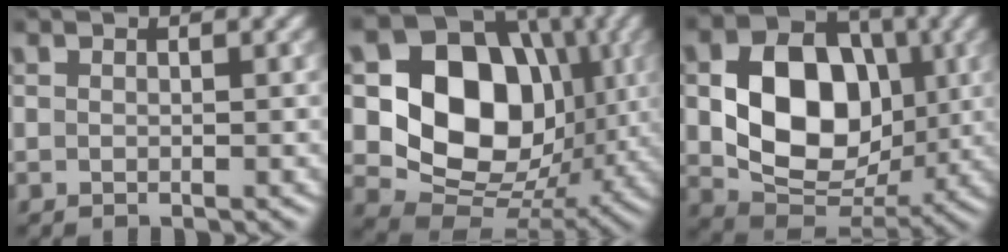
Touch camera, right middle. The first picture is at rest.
{"total": 13.0, "force": [1.4, 10.2, 8.0], "torque": [-0.125, -0.006, 0.014]}
{"total": 10.3, "force": [0.4, 7.6, 6.9], "torque": [-0.128, -0.005, 0.010]}